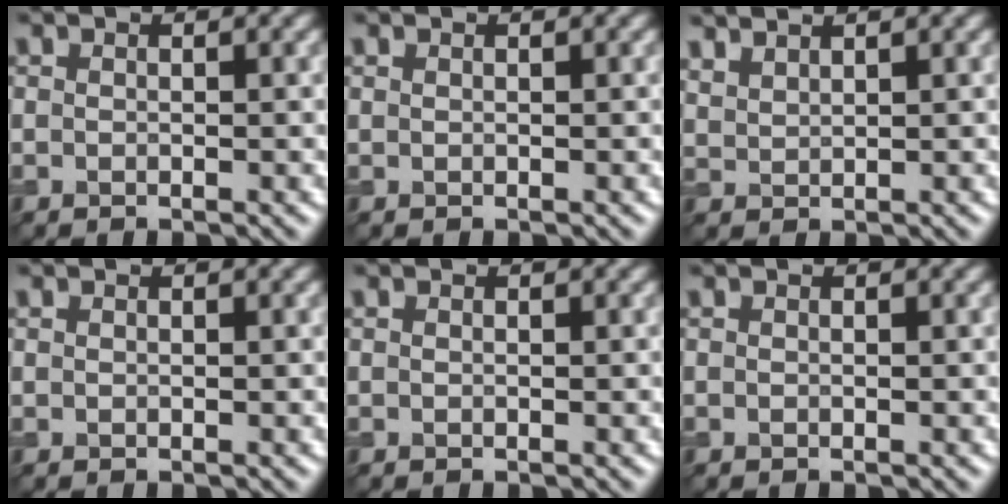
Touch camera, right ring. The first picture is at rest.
{"total": 0.0}
{"total": 2.0, "force": [1.9, 0.4, 0.6], "torque": [-0.012, 0.007, 0.040]}
{"total": 0.0}
{"total": 0.0}
{"total": 0.0}